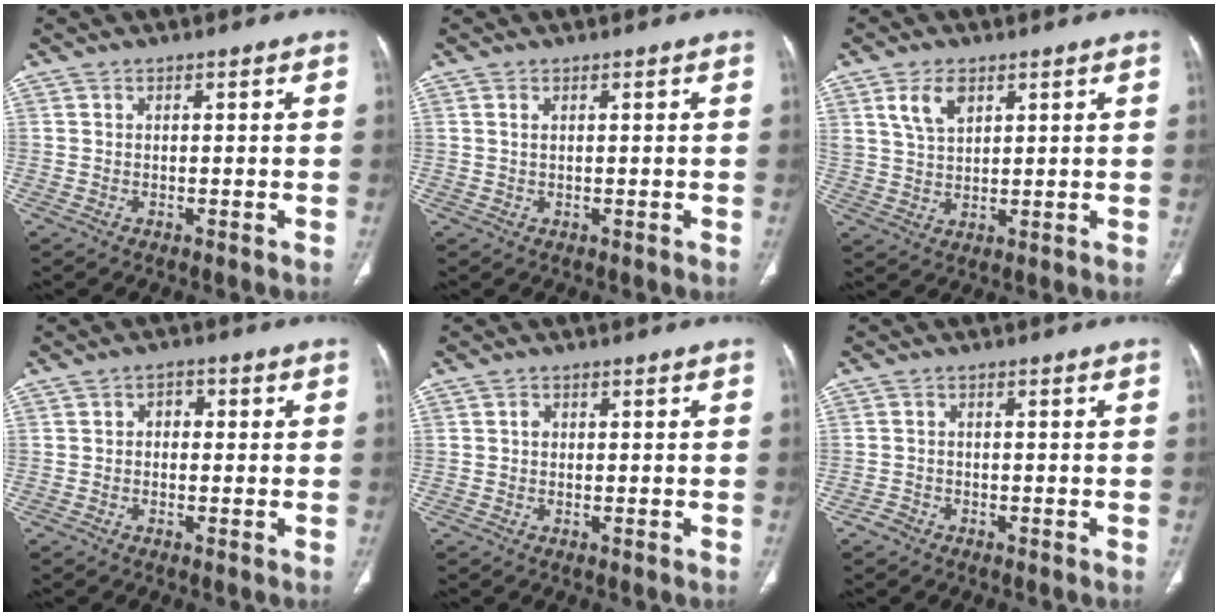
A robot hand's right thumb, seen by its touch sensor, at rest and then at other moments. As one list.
[{"total": 1.0, "force": [0.4, 0.5, 0.8], "torque": [-0.021, 0.004, 0.010]}, {"total": 6.2, "force": [3.1, 3.6, 3.9], "torque": [-0.064, -0.014, 0.065]}, {"total": 2.5, "force": [0.1, 1.9, 1.6], "torque": [-0.009, 0.009, -0.006]}, {"total": 1.1, "force": [0.1, 0.9, 0.6], "torque": [-0.006, 0.003, 0.000]}, {"total": 1.6, "force": [-1.2, 1.1, 0.2], "torque": [-0.007, 0.005, -0.025]}]